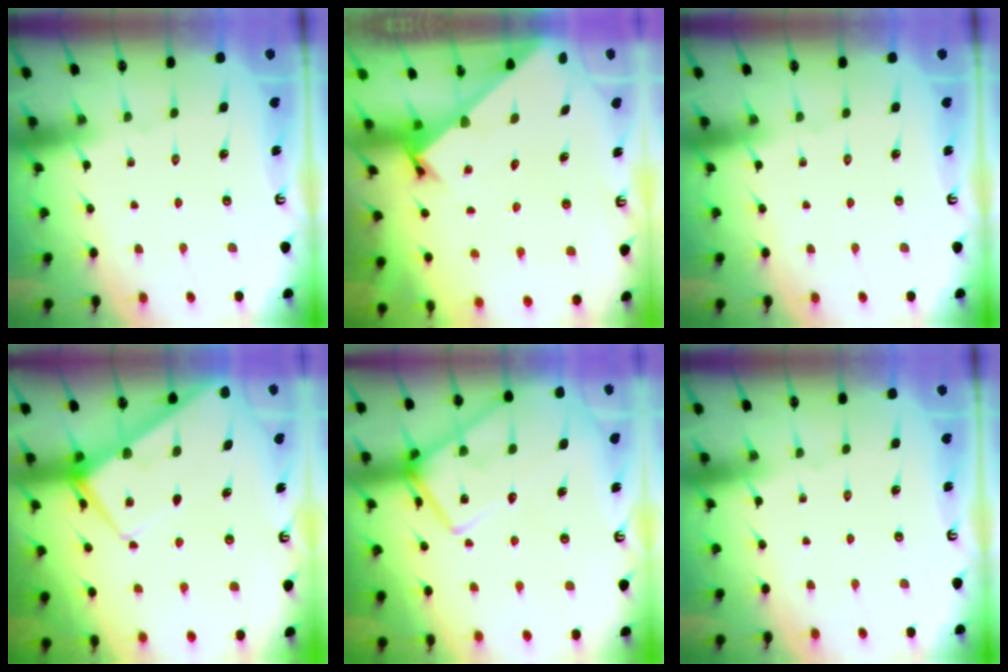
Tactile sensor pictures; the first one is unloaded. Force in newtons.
{"total": 2.5, "press": 2.5, "slide": 0.2}
{"total": 0.0}
{"total": 7.9, "press": 7.8, "slide": 0.8}
{"total": 16.3, "press": 16.3, "slide": 1.4}
{"total": 0.0}